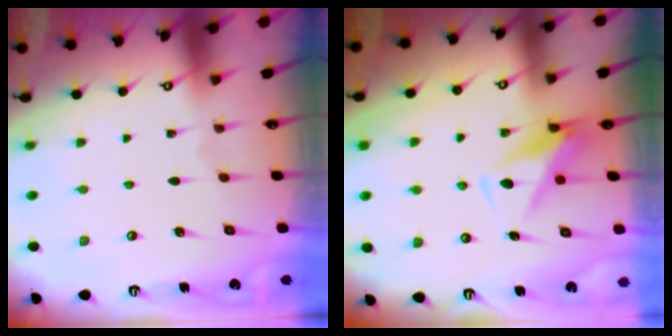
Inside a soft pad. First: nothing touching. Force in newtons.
{"total": 8.5, "press": 8.5, "slide": 0.8}